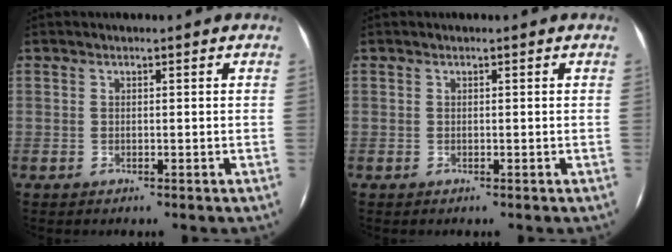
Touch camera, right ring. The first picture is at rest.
{"total": 0.0}